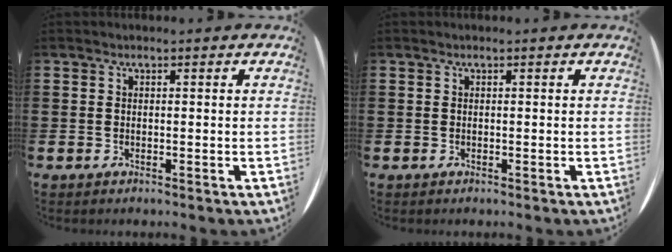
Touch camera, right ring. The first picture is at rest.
{"total": 0.0}